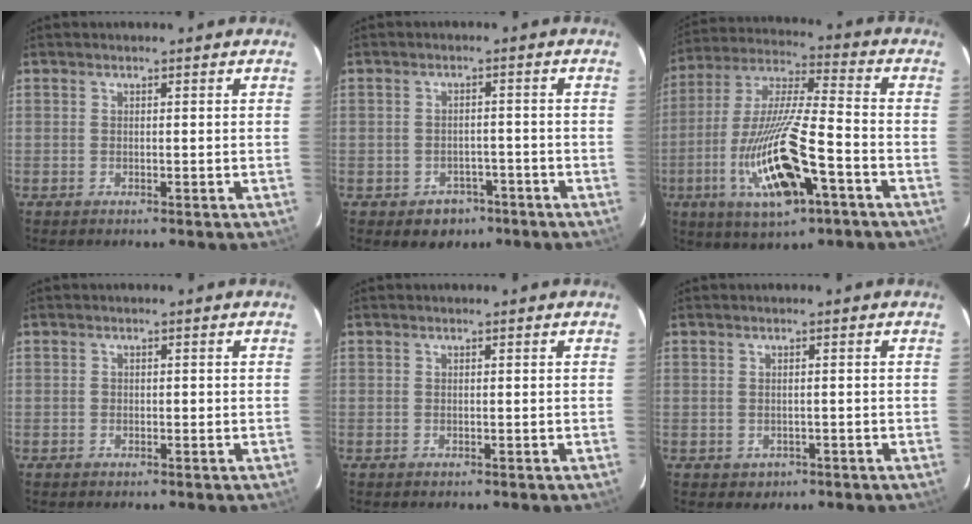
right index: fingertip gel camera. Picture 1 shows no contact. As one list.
[{"total": 4.3, "force": [-2.5, 3.3, 1.3], "torque": [-0.012, 0.010, -0.027]}, {"total": 17.9, "force": [-6.8, 3.0, 16.3], "torque": [-0.339, -0.016, -0.116]}, {"total": 0.7, "force": [-0.1, 0.5, 0.4], "torque": [-0.006, 0.002, -0.004]}, {"total": 0.0}, {"total": 1.4, "force": [-0.6, 1.2, 0.4], "torque": [-0.004, 0.003, -0.002]}]